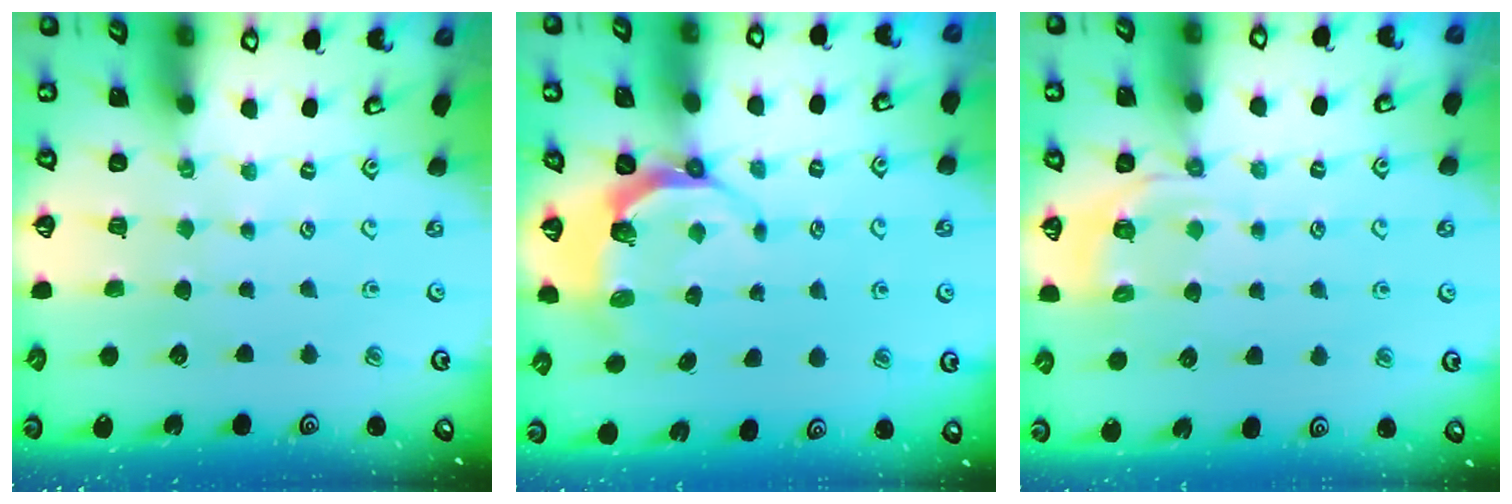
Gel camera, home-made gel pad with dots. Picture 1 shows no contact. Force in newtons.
{"total": 5.6, "press": 4.4, "slide": 3.4}
{"total": 4.5, "press": 4.3, "slide": 1.5}